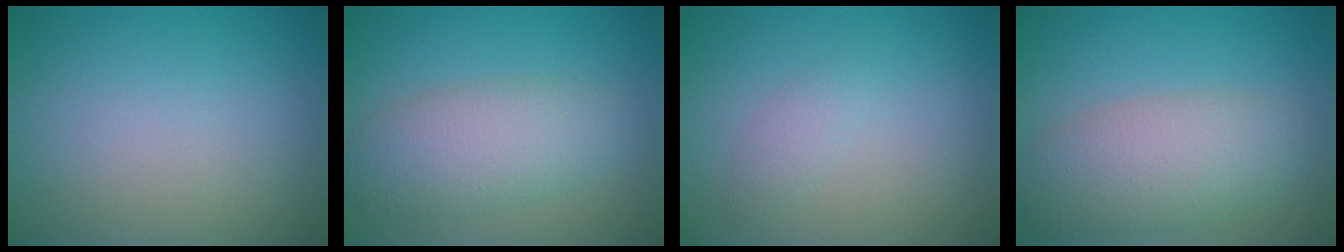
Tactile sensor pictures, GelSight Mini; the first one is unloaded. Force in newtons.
{"total": 5.0, "press": 5.0, "slide": 0.1}
{"total": 1.1, "press": 1.1, "slide": 0.0}
{"total": 5.8, "press": 5.8, "slide": 0.1}